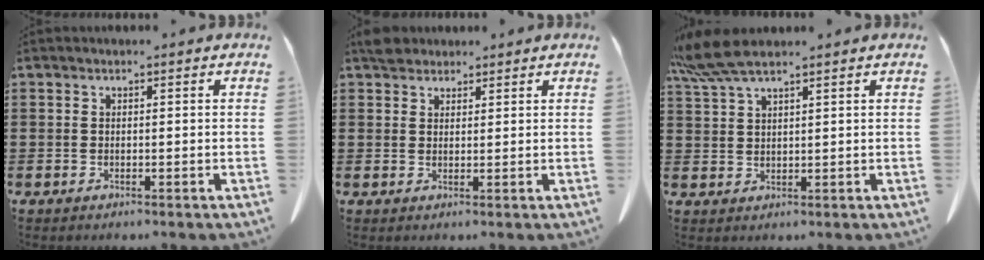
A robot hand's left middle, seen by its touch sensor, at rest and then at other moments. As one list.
[{"total": 2.8, "force": [2.4, 1.3, 0.6], "torque": [-0.012, 0.003, 0.046]}, {"total": 6.1, "force": [4.8, 0.8, 3.7], "torque": [-0.091, -0.007, 0.086]}]